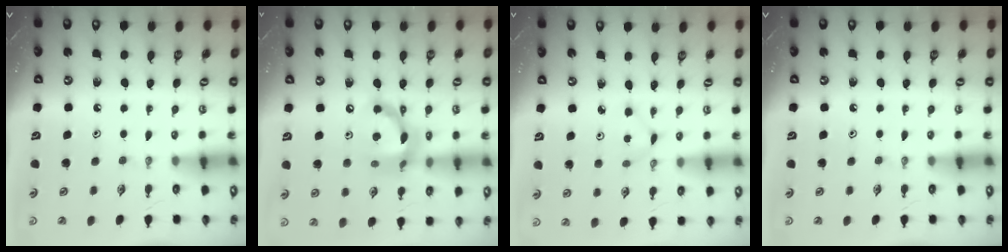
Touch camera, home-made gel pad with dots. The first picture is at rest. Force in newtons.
{"total": 14.0, "press": 13.9, "slide": 1.3}
{"total": 2.0, "press": 2.0, "slide": 0.2}
{"total": 0.0}